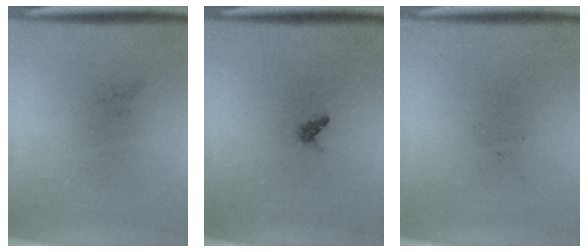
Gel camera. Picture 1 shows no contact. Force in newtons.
{"total": 0.7}
{"total": 0.0}